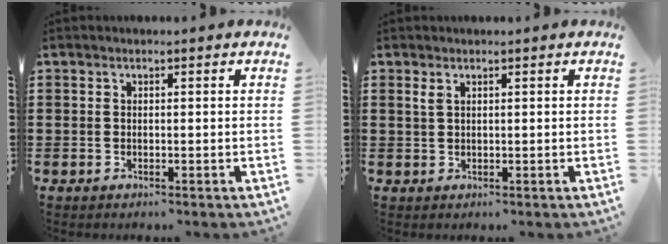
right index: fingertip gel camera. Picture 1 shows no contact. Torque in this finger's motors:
{"motor_torque": [0.06, -0.05, 0.04, 0.03]}